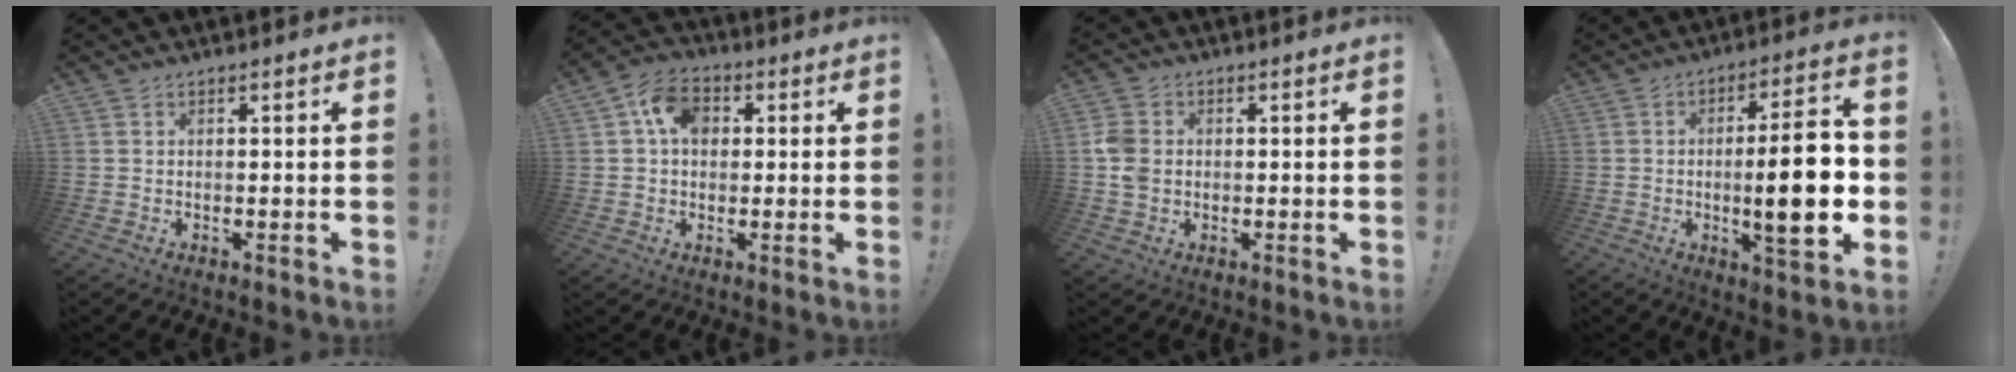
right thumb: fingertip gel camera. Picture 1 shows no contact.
{"total": 9.1, "force": [2.5, 6.8, 5.6], "torque": [-0.093, 0.008, 0.049]}
{"total": 6.8, "force": [0.0, 5.6, 3.9], "torque": [-0.084, 0.008, -0.001]}
{"total": 16.9, "force": [-1.5, 3.6, 16.5], "torque": [-0.243, -0.006, -0.025]}